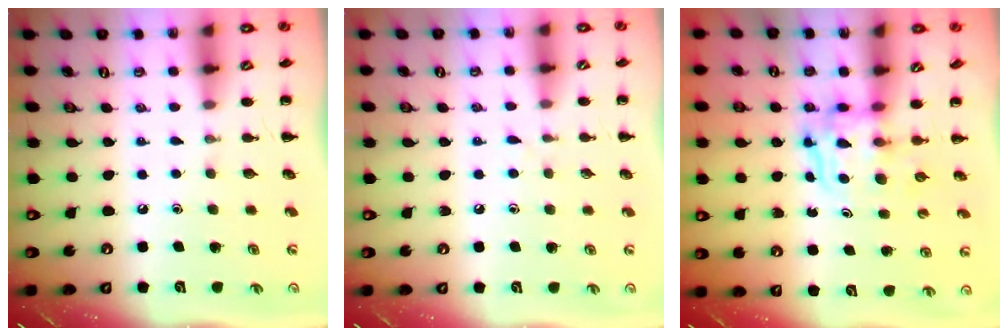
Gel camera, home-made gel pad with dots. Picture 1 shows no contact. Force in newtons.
{"total": 3.1, "press": 2.8, "slide": 1.3}
{"total": 3.4, "press": 3.4, "slide": 0.3}